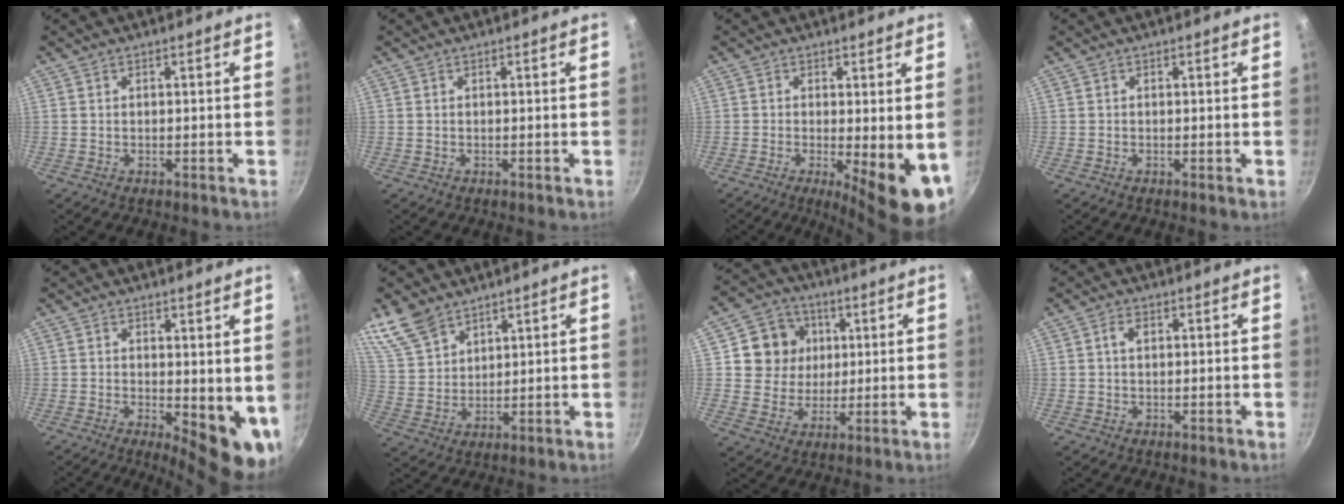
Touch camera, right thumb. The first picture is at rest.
{"total": 0.0}
{"total": 10.0, "force": [-1.6, 2.7, 9.5], "torque": [-0.112, -0.013, -0.014]}
{"total": 0.0}
{"total": 9.6, "force": [0.2, 4.1, 8.7], "torque": [-0.089, -0.013, 0.010]}
{"total": 9.3, "force": [7.1, 5.1, 3.3], "torque": [-0.047, -0.022, 0.153]}
{"total": 10.7, "force": [2.7, 9.7, 3.4], "torque": [-0.027, 0.002, 0.042]}
{"total": 1.9, "force": [0.4, 1.2, 1.4], "torque": [-0.022, 0.003, 0.006]}